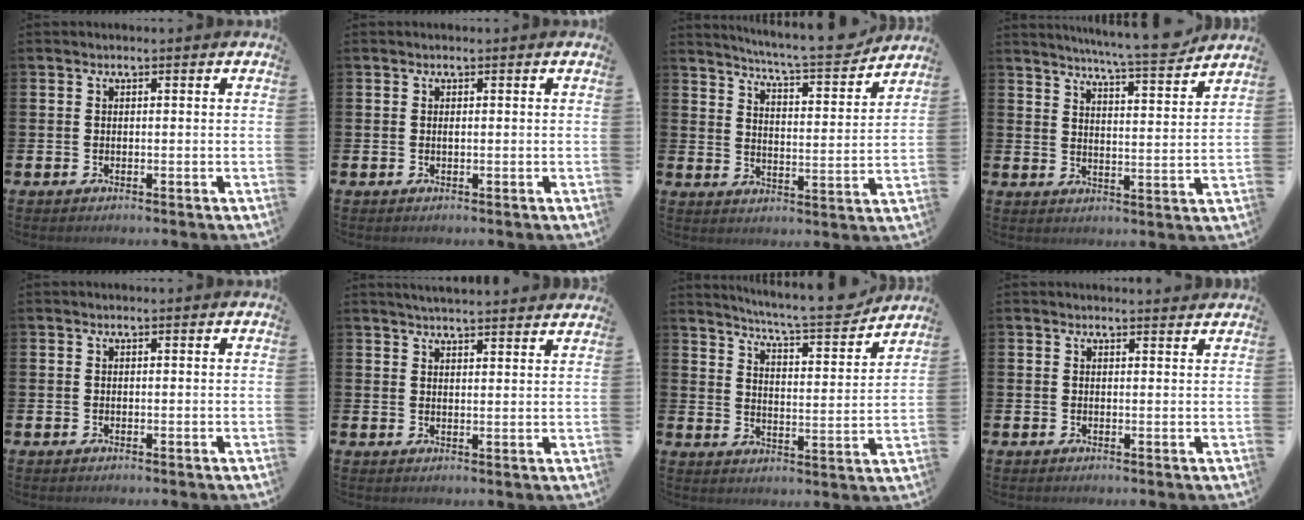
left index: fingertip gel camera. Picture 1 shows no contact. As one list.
[{"total": 0.0}, {"total": 7.2, "force": [6.8, 0.1, 2.2], "torque": [-0.055, -0.055, 0.112]}, {"total": 7.4, "force": [7.1, -0.4, 2.2], "torque": [-0.041, -0.053, 0.120]}, {"total": 0.0}, {"total": 3.6, "force": [3.6, -0.2, 0.3], "torque": [-0.012, -0.021, 0.065]}, {"total": 7.5, "force": [7.0, 0.2, 2.6], "torque": [-0.061, -0.056, 0.116]}, {"total": 1.3, "force": [1.2, 0.1, 0.1], "torque": [0.009, -0.009, 0.020]}]